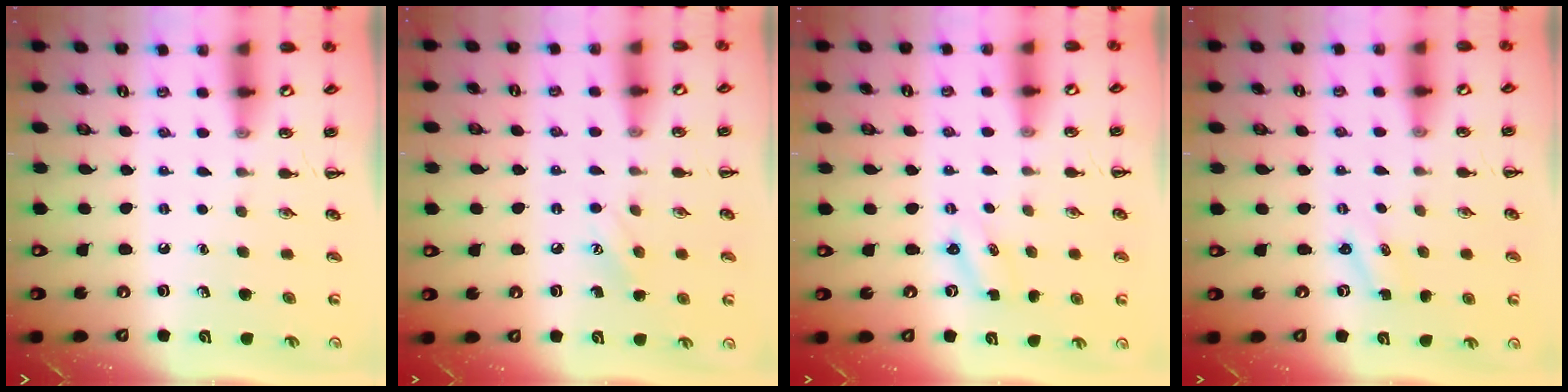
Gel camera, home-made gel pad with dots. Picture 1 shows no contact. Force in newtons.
{"total": 7.0, "press": 6.8, "slide": 1.5}
{"total": 1.6, "press": 1.5, "slide": 0.4}
{"total": 0.8, "press": 0.8, "slide": 0.3}